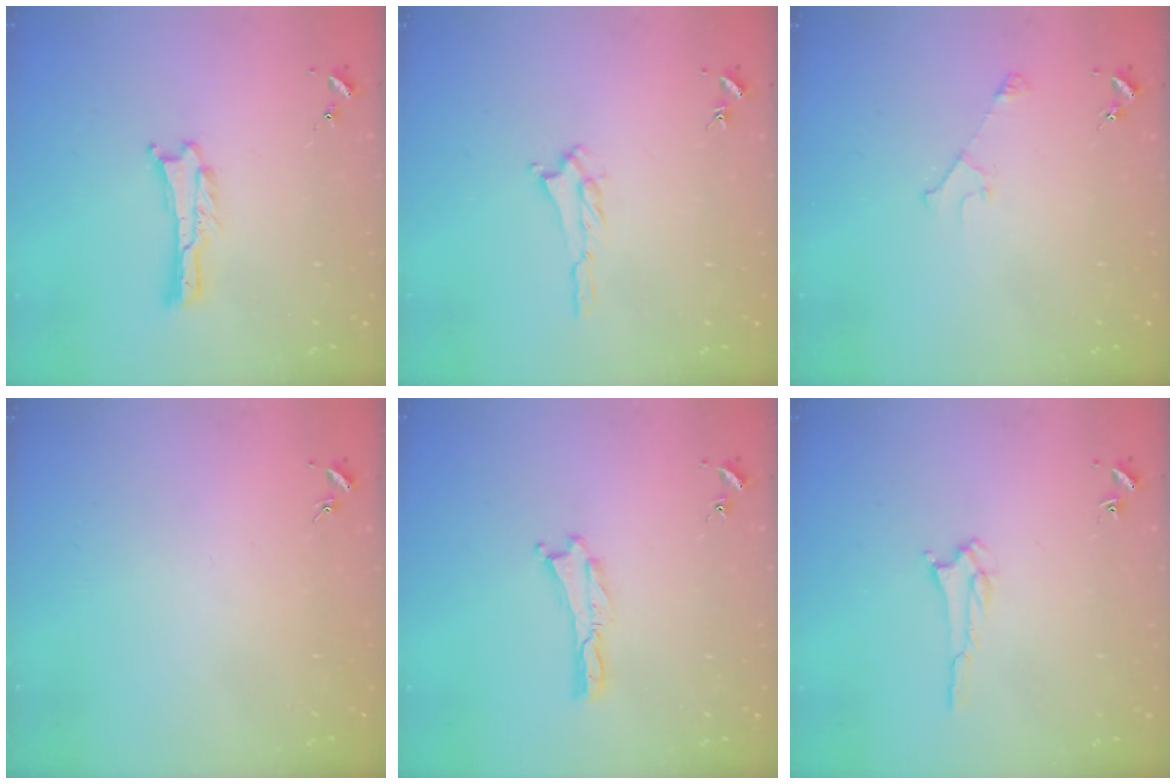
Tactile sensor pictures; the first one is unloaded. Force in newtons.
{"total": 1.2, "press": 1.1, "slide": 0.5}
{"total": 2.9, "press": 2.9, "slide": 0.3}
{"total": 0.0}
{"total": 0.0}
{"total": 1.5, "press": 1.5, "slide": 0.2}